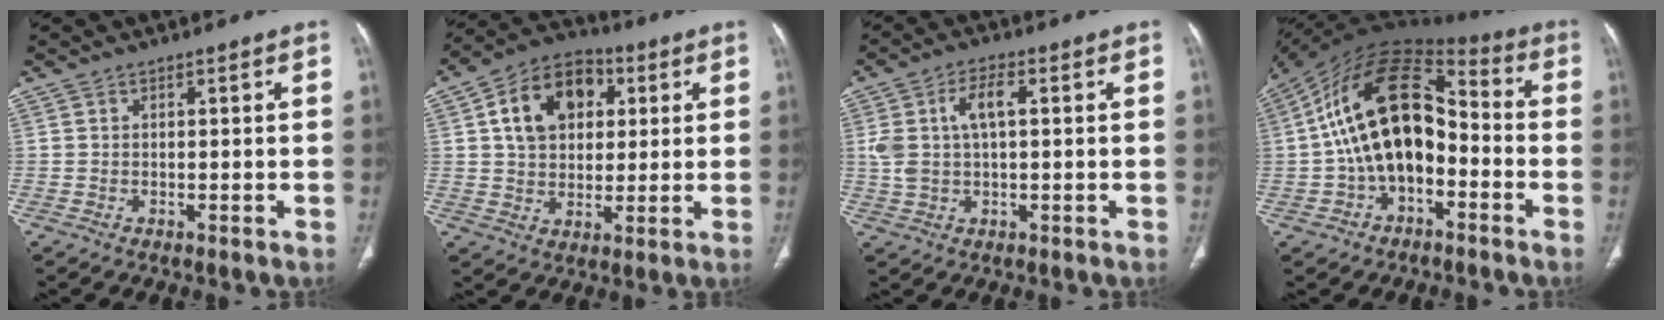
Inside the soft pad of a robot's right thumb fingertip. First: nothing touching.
{"total": 14.3, "force": [4.0, 10.3, 9.1], "torque": [-0.119, 0.005, 0.059]}
{"total": 7.7, "force": [1.4, 3.8, 6.5], "torque": [-0.140, 0.017, 0.031]}
{"total": 19.4, "force": [-2.4, 11.8, 15.2], "torque": [-0.247, 0.055, -0.046]}